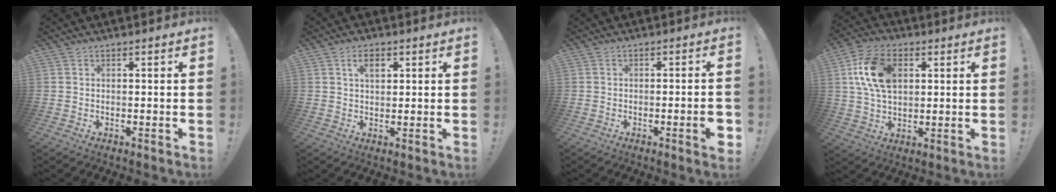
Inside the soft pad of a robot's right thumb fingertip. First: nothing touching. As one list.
[{"total": 4.0, "force": [1.7, 2.3, 2.8], "torque": [-0.044, 0.002, 0.025]}, {"total": 4.5, "force": [-1.3, 0.4, 4.3], "torque": [-0.062, -0.002, -0.018]}, {"total": 15.3, "force": [3.9, 9.9, 11.0], "torque": [-0.206, 0.012, 0.075]}]